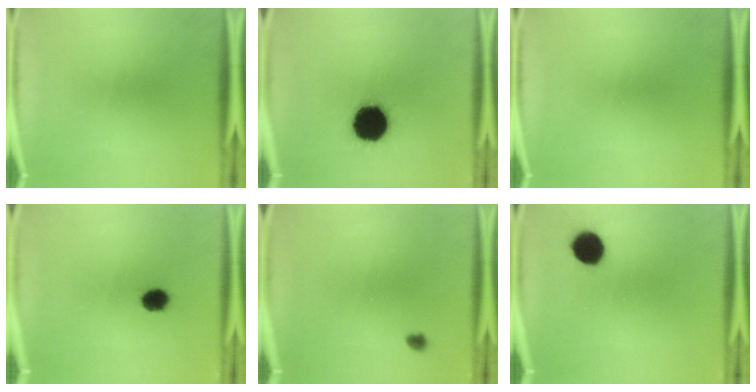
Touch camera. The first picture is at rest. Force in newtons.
{"total": 18.4}
{"total": 0.0}
{"total": 3.4}
{"total": 1.1}
{"total": 7.4}